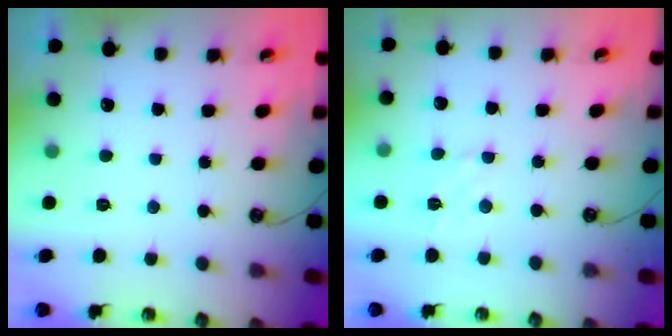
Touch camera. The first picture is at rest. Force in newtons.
{"total": 6.0, "press": 6.0, "slide": 0.6}